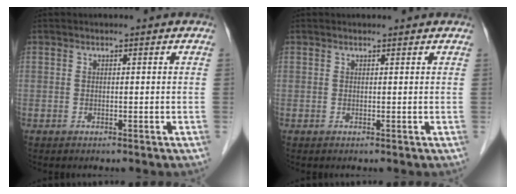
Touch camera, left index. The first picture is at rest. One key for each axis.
{"total": 1.0, "fx": 0.9, "fy": 0.2, "fz": 0.1, "tx": -0.012, "ty": 0.007, "tz": 0.012}